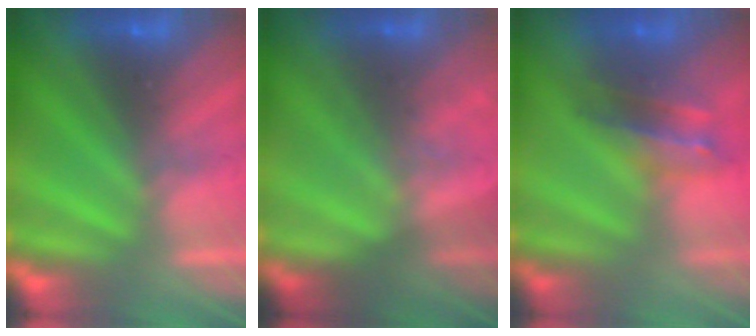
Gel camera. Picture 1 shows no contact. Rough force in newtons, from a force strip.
{"total": 1.4}
{"total": 2.6}